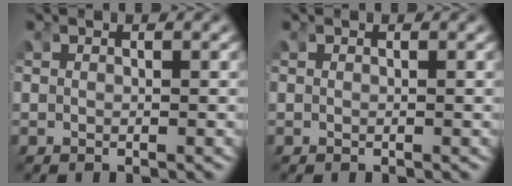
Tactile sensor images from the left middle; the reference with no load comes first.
{"total": 0.0}